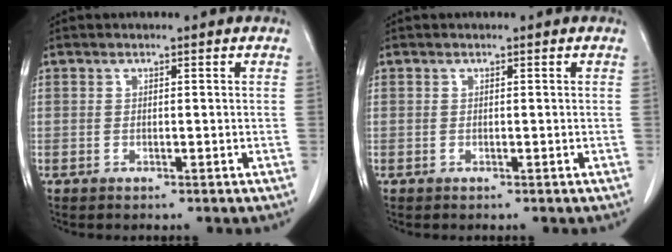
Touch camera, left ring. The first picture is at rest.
{"total": 0.0}